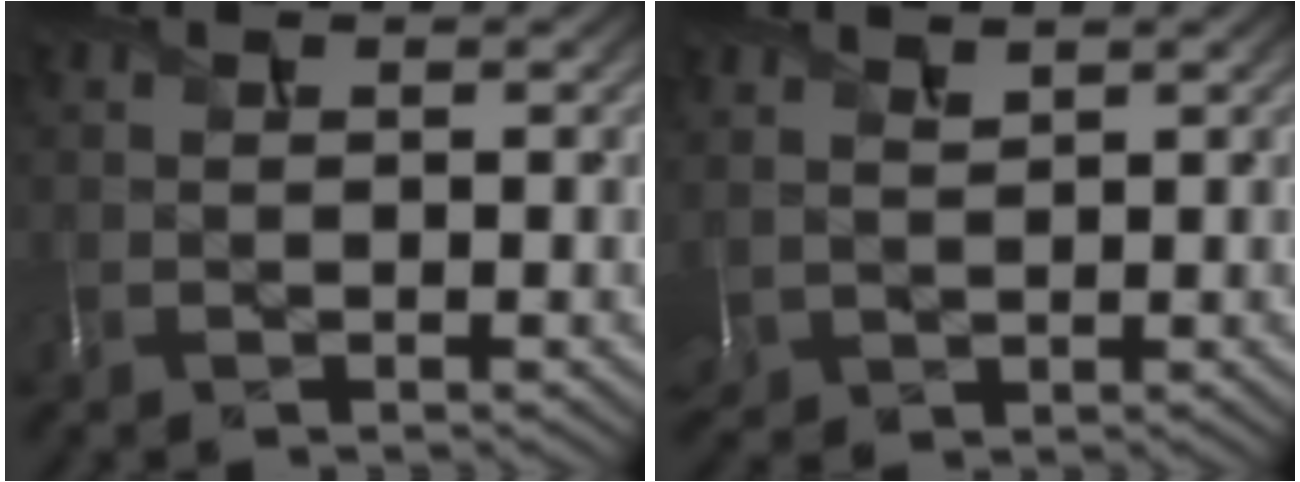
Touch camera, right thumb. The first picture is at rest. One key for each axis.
{"total": 2.6, "fx": 2.3, "fy": 1.1, "fz": 0.7, "tx": -0.033, "ty": 0.006, "tz": 0.055}